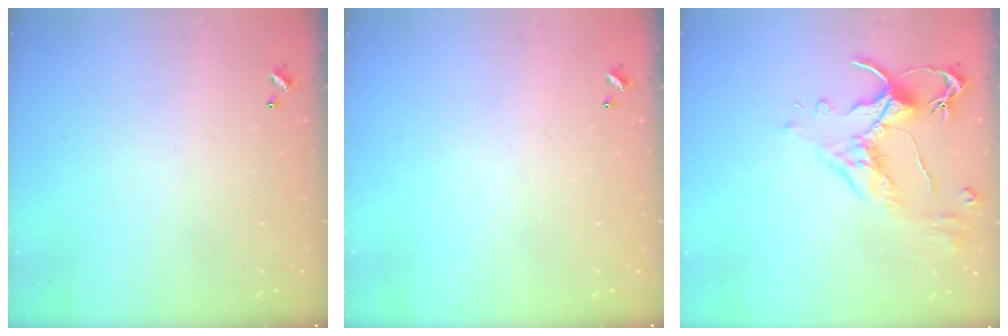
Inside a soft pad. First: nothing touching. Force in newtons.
{"total": 0.0}
{"total": 2.6, "press": 2.2, "slide": 1.4}